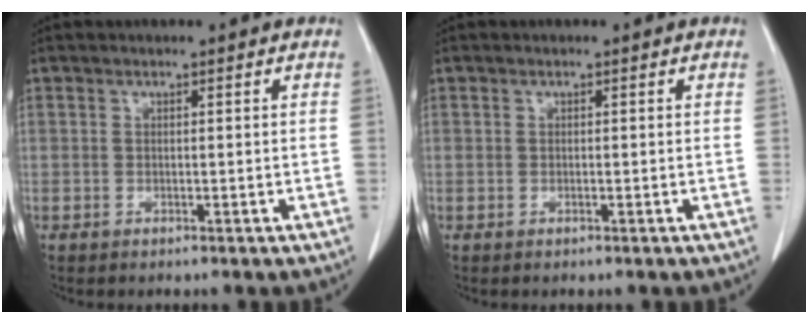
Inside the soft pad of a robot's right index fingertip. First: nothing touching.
{"total": 0.0}